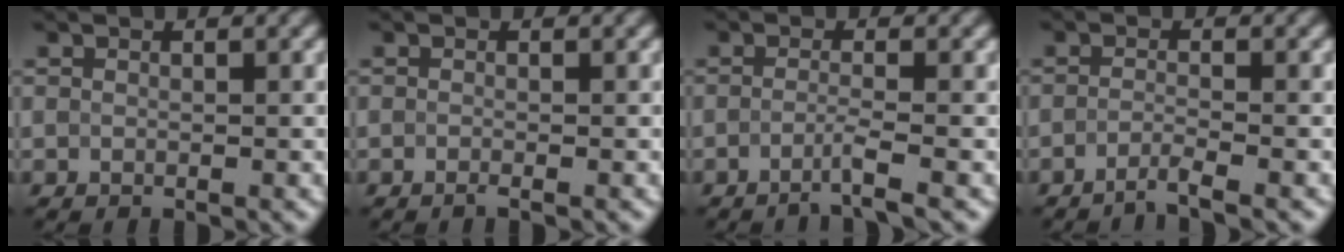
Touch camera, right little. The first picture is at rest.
{"total": 0.9, "force": [-0.9, 0.1, 0.3], "torque": [0.000, -0.008, -0.014]}
{"total": 1.8, "force": [-1.7, -0.3, 0.6], "torque": [-0.004, 0.002, -0.043]}
{"total": 2.0, "force": [-1.9, -0.2, 0.2], "torque": [0.001, 0.001, -0.046]}